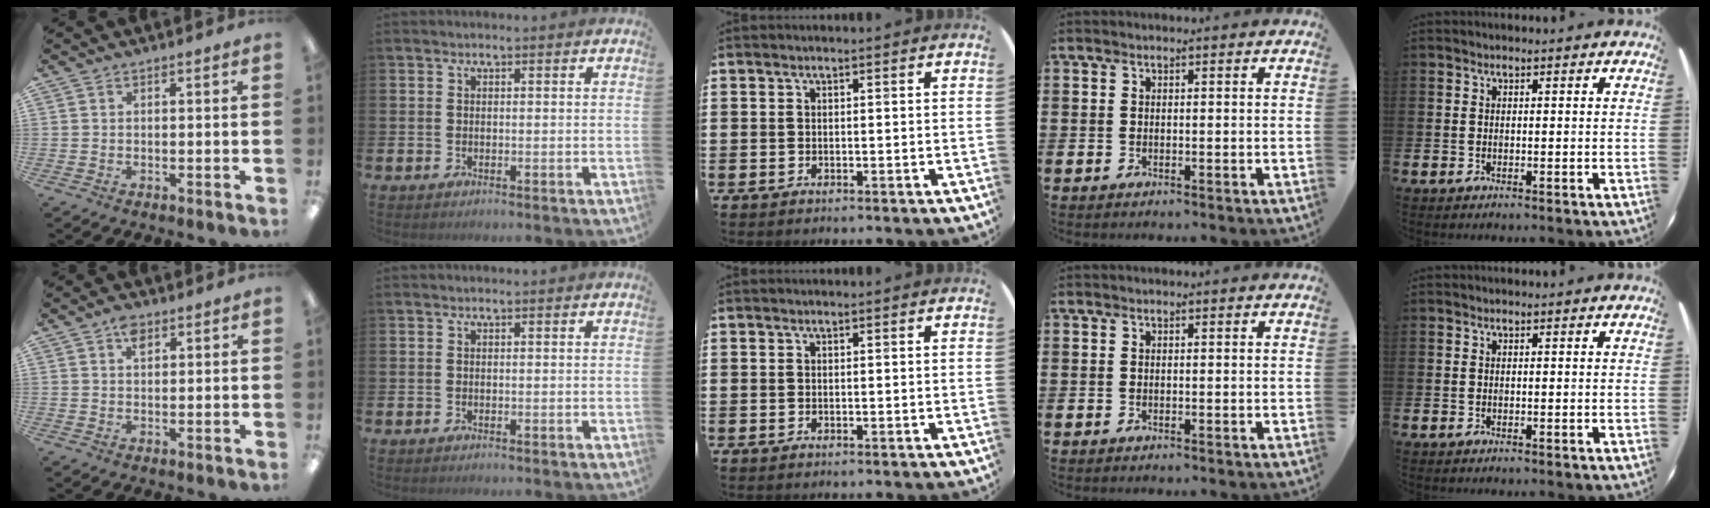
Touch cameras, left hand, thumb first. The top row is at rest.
{"thumb": {"total": 3.4, "force": [1.8, 1.9, 2.1], "torque": [-0.030, -0.003, 0.029]}}